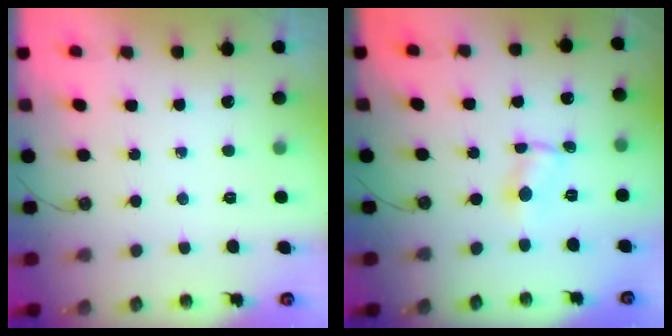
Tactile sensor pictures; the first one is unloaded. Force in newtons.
{"total": 0.9, "press": 0.9, "slide": 0.1}